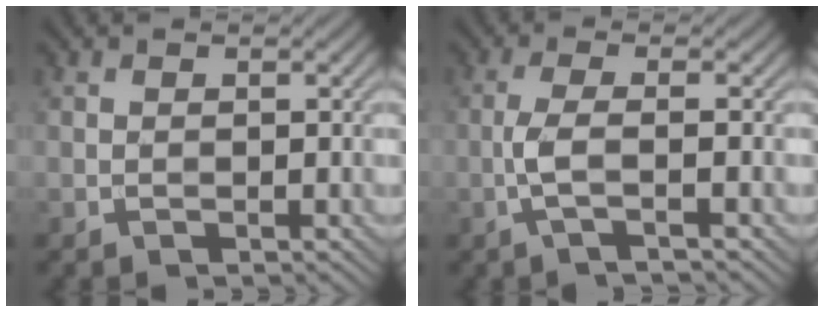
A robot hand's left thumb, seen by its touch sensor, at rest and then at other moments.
{"total": 3.4, "force": [-1.0, 0.5, 3.2], "torque": [-0.063, 0.009, -0.035]}